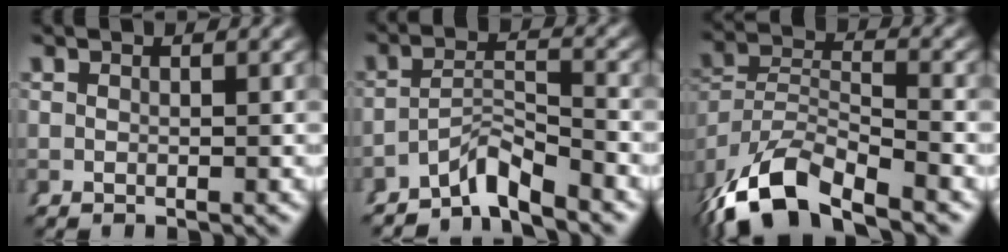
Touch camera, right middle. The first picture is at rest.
{"total": 4.0, "force": [-3.4, 0.4, 2.1], "torque": [-0.021, 0.000, -0.058]}
{"total": 9.3, "force": [-5.4, 5.3, 5.4], "torque": [-0.129, -0.042, -0.073]}